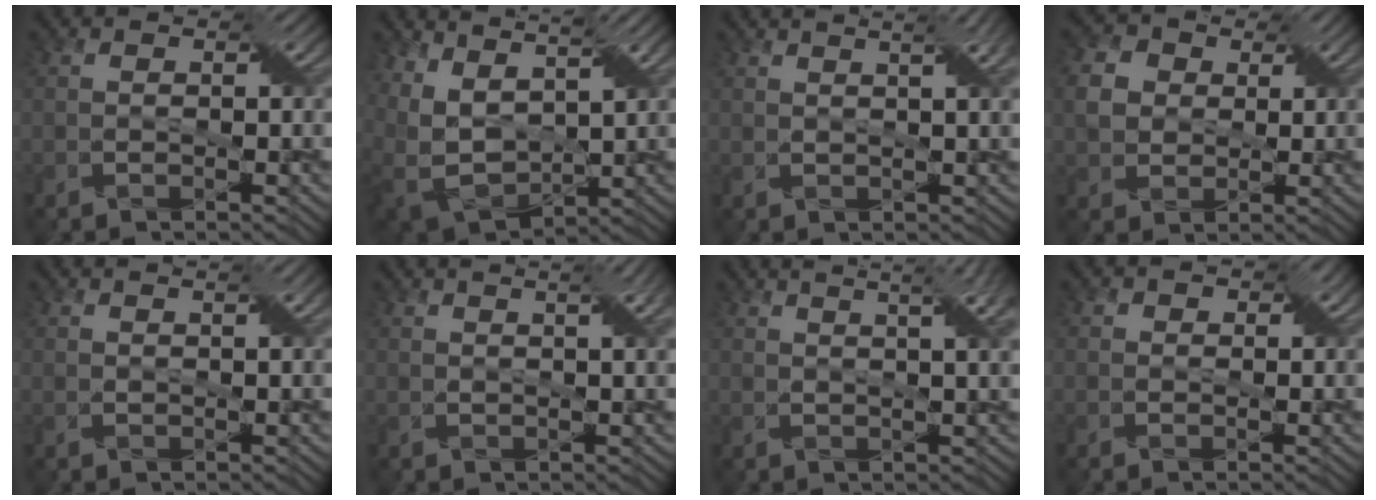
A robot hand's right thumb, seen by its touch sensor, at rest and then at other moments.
{"total": 9.9, "force": [4.9, 5.3, 6.7], "torque": [-0.184, 0.003, 0.096]}
{"total": 5.4, "force": [3.1, 1.2, 4.2], "torque": [-0.058, 0.026, 0.028]}
{"total": 5.7, "force": [1.3, 4.9, 2.6], "torque": [-0.078, 0.008, 0.015]}
{"total": 1.4, "force": [1.2, 0.1, 0.8], "torque": [-0.015, -0.003, 0.016]}
{"total": 4.5, "force": [2.6, 0.9, 3.6], "torque": [-0.051, 0.017, 0.025]}
{"total": 8.3, "force": [4.7, 2.2, 6.4], "torque": [-0.074, 0.041, 0.041]}
{"total": 1.8, "force": [0.8, 1.5, 0.6], "torque": [-0.007, -0.002, 0.005]}